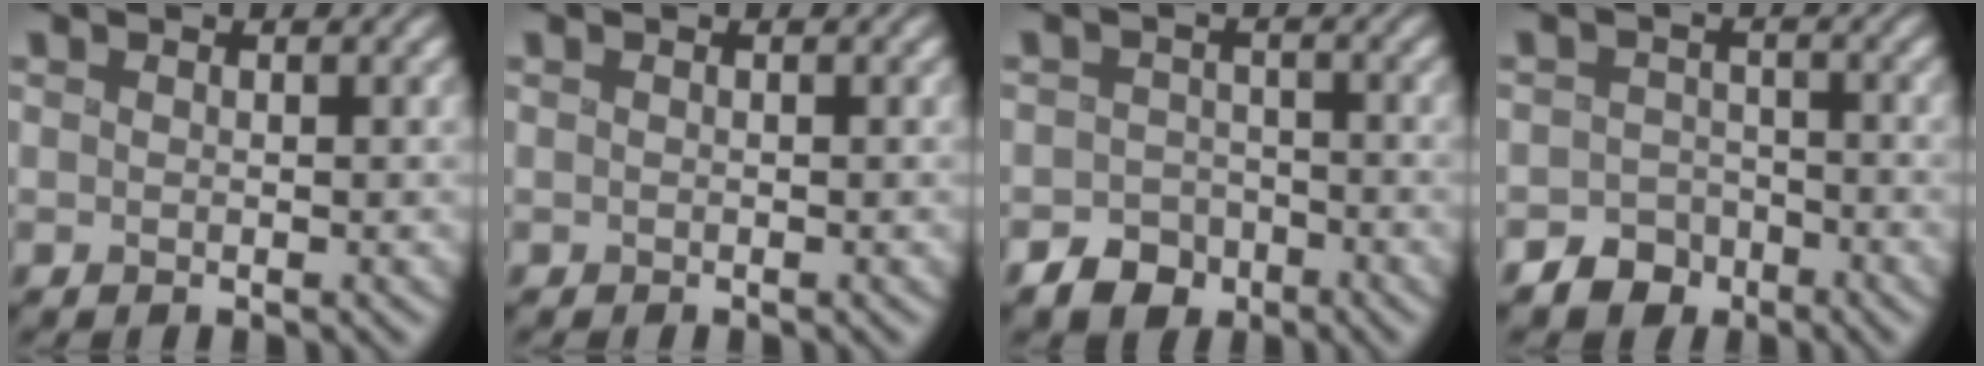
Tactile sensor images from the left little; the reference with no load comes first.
{"total": 0.0}
{"total": 3.1, "force": [-2.2, 2.1, 0.4], "torque": [0.004, -0.003, -0.044]}
{"total": 3.2, "force": [-2.4, 2.0, 0.1], "torque": [0.013, 0.002, -0.047]}